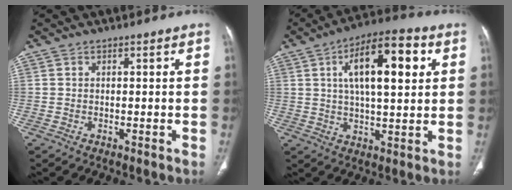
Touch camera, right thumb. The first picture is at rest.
{"total": 15.6, "force": [4.6, 6.1, 13.6], "torque": [-0.195, 0.006, 0.066]}